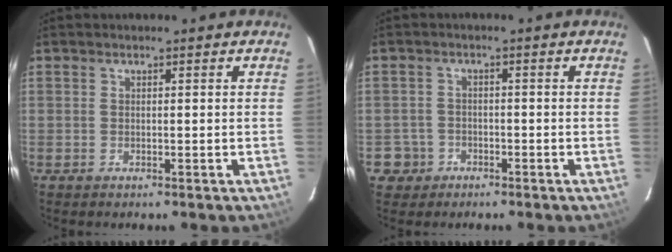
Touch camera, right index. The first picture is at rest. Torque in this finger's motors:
{"motor_torque": [-0.57, 0.03, -1.05, -0.21]}